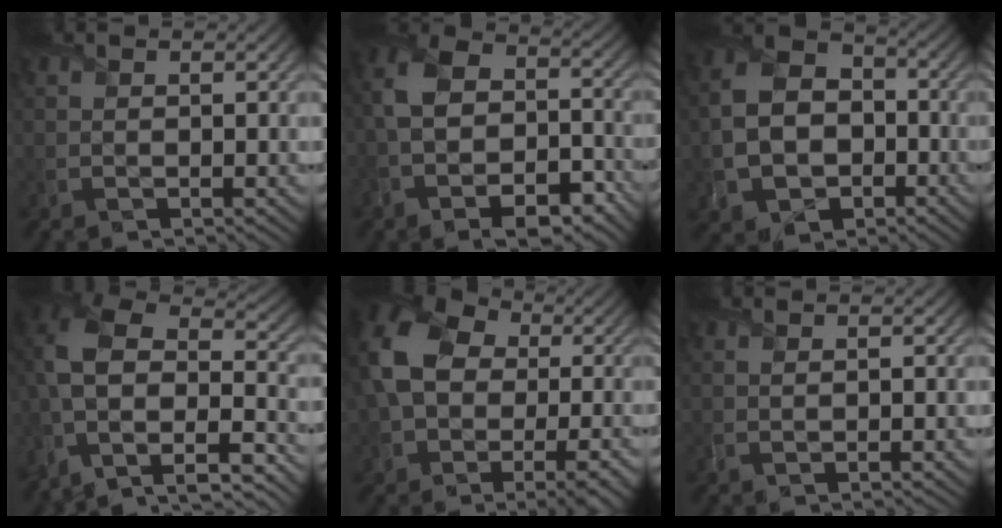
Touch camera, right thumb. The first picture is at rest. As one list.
[{"total": 13.0, "force": [-4.9, 8.2, 8.8], "torque": [-0.190, -0.035, -0.074]}, {"total": 10.7, "force": [-2.8, 8.1, 6.4], "torque": [-0.150, -0.031, -0.054]}, {"total": 15.3, "force": [-6.1, 9.0, 10.7], "torque": [-0.252, -0.032, -0.083]}, {"total": 16.0, "force": [-0.8, 11.9, 10.6], "torque": [-0.237, -0.020, -0.002]}, {"total": 0.6, "force": [0.4, 0.0, 0.5], "torque": [-0.012, 0.005, 0.004]}]